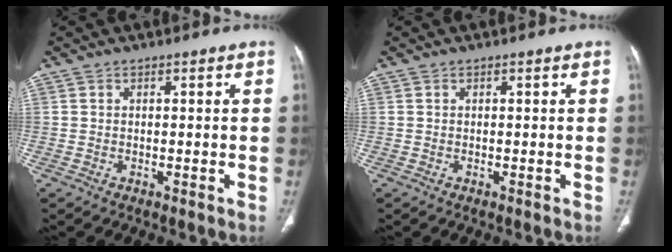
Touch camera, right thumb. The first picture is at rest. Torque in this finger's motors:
{"motor_torque": [-0.03, 0.03, -0.01, 0.01, 0.00]}